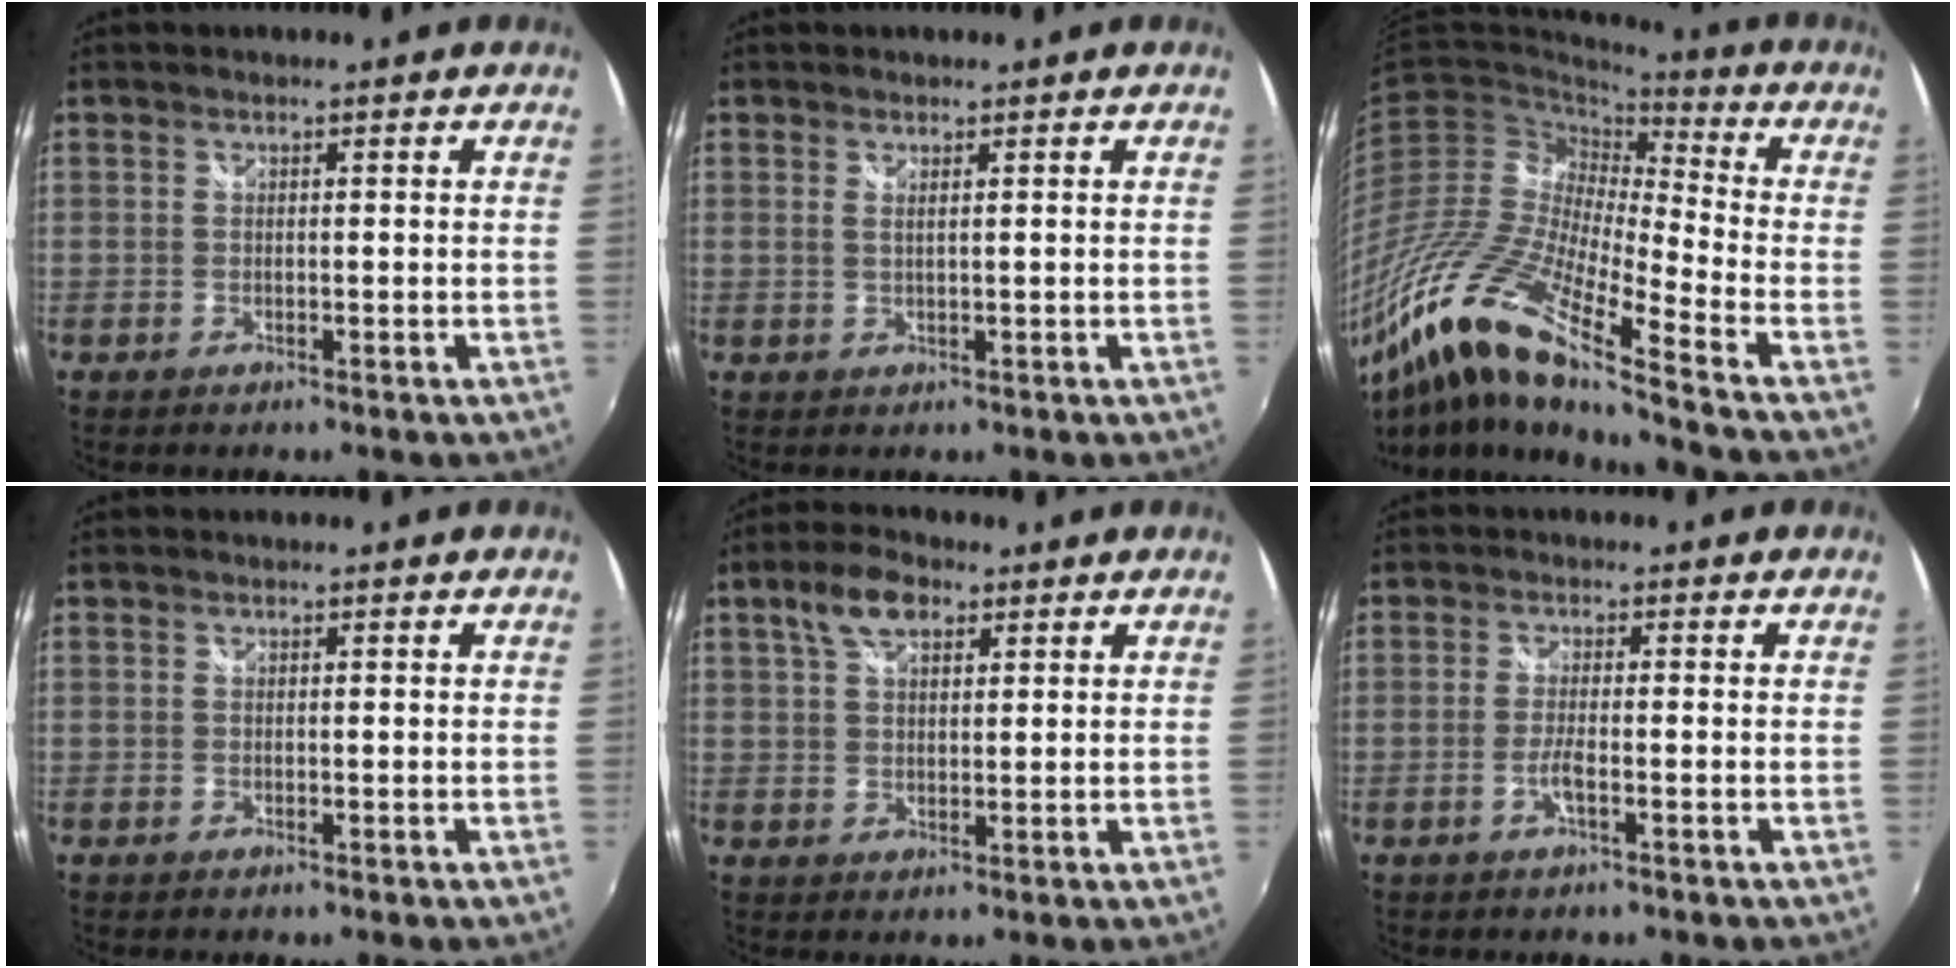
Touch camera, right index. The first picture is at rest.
{"total": 1.1, "force": [0.6, 0.0, 0.9], "torque": [-0.018, -0.001, 0.010]}
{"total": 24.0, "force": [-15.7, 3.1, 17.9], "torque": [-0.326, -0.047, -0.320]}
{"total": 0.0}
{"total": 6.5, "force": [3.4, 3.4, 4.4], "torque": [-0.084, 0.018, 0.062]}
{"total": 2.5, "force": [-1.1, -0.1, 2.2], "torque": [-0.047, -0.003, -0.023]}